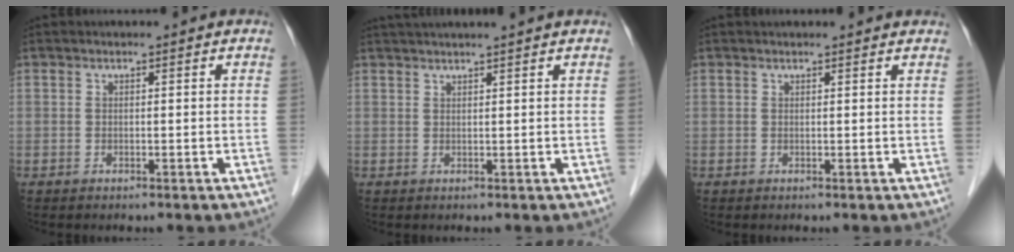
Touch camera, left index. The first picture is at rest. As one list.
[{"total": 5.6, "force": [4.9, -1.0, 2.5], "torque": [-0.031, 0.031, 0.070]}, {"total": 4.0, "force": [3.8, 0.6, 1.1], "torque": [-0.014, 0.026, 0.038]}]